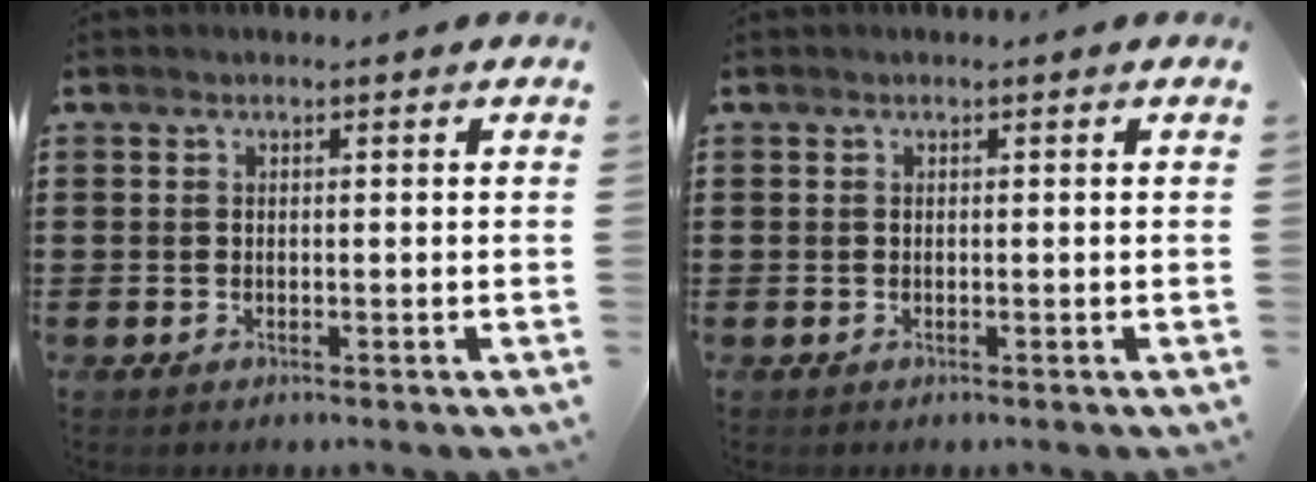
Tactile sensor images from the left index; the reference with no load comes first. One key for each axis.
{"total": 0.0}